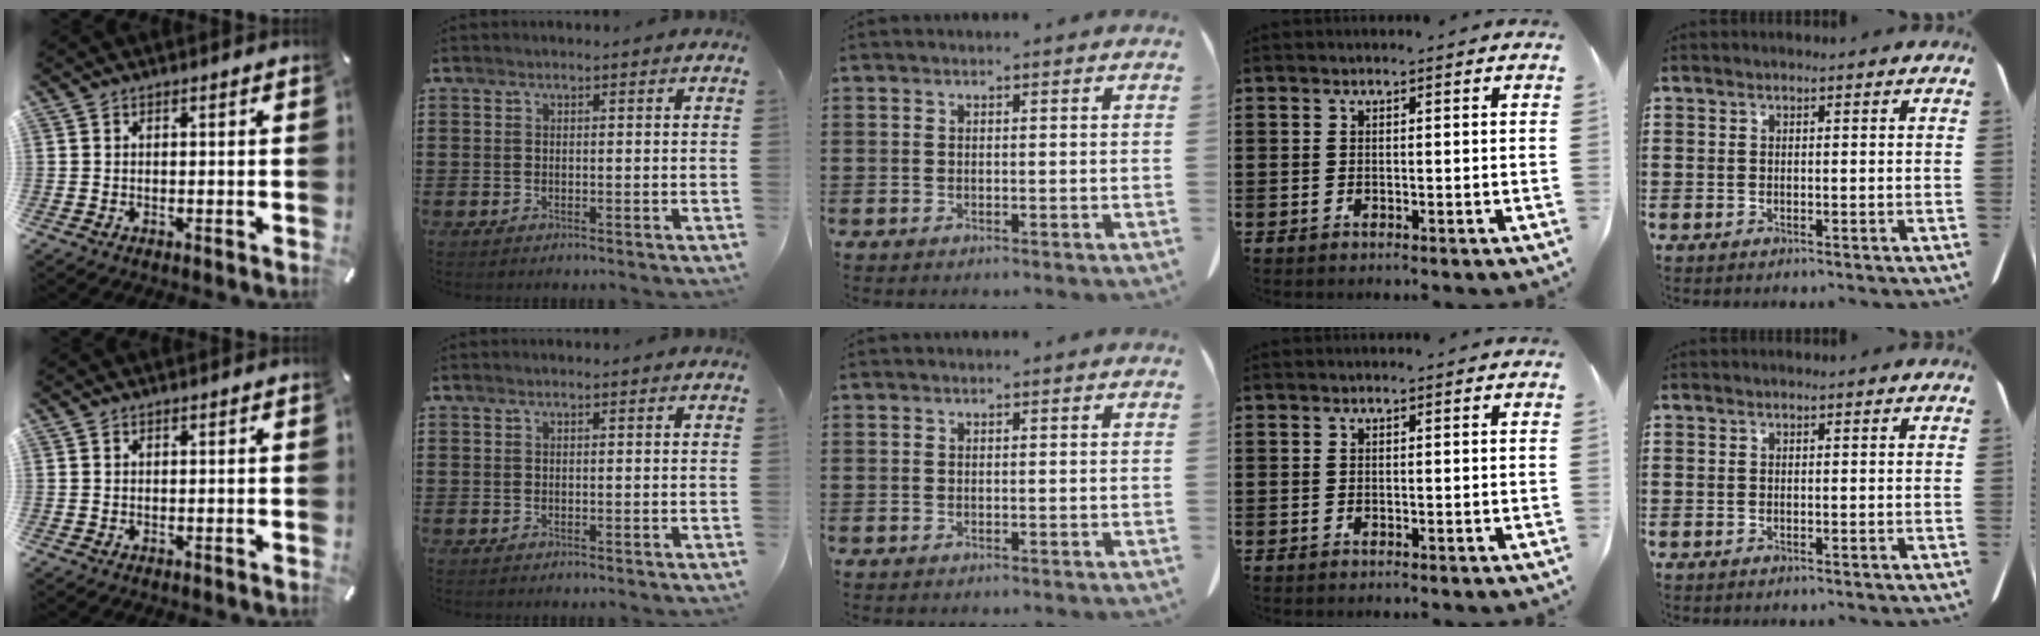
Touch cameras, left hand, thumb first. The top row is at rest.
{}